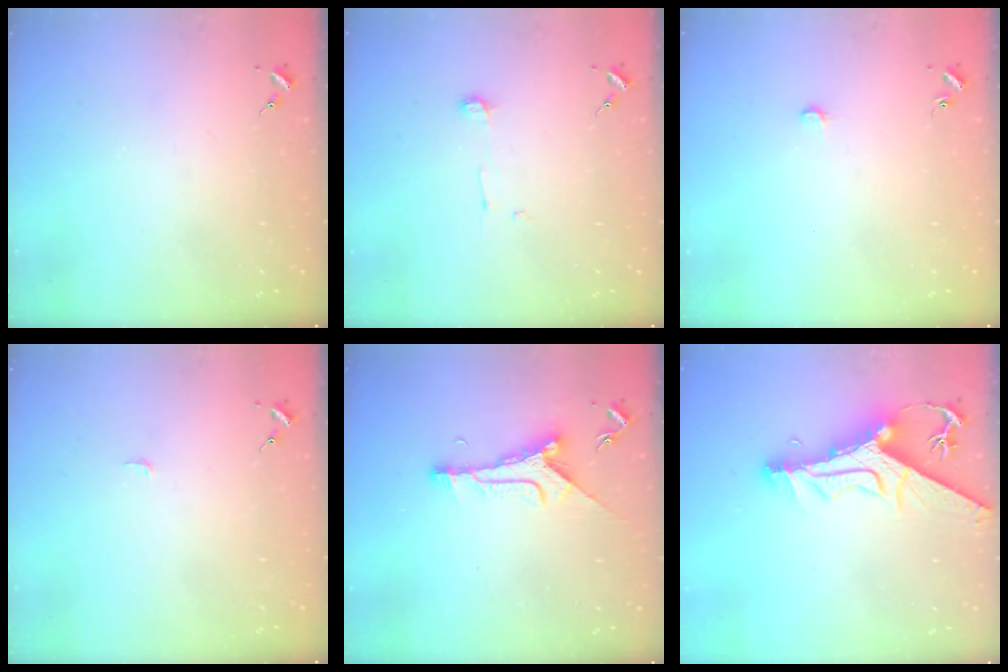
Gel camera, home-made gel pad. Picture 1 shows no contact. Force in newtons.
{"total": 4.9, "press": 4.9, "slide": 0.2}
{"total": 4.0, "press": 4.0, "slide": 0.4}
{"total": 2.8, "press": 2.8, "slide": 0.3}
{"total": 9.6, "press": 9.6, "slide": 0.4}
{"total": 13.6, "press": 13.5, "slide": 1.4}